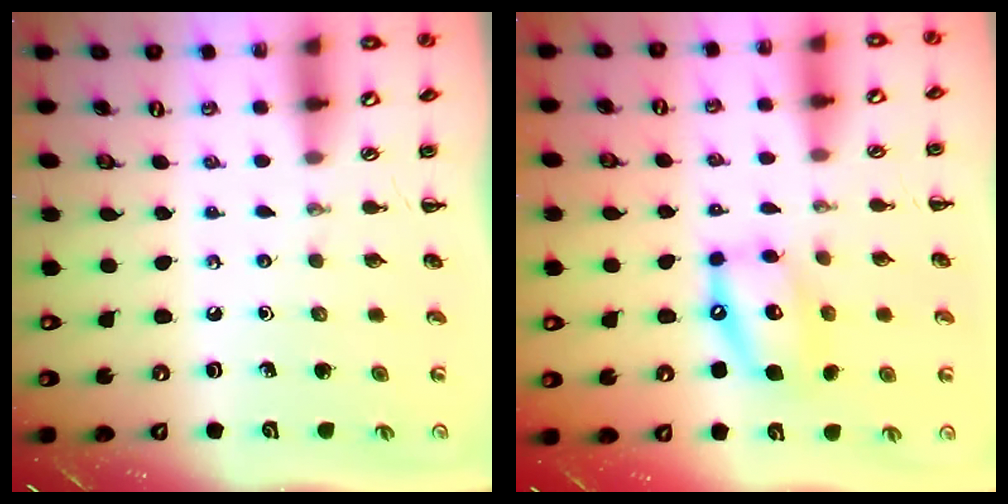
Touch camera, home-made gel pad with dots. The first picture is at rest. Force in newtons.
{"total": 12.8, "press": 12.4, "slide": 3.1}